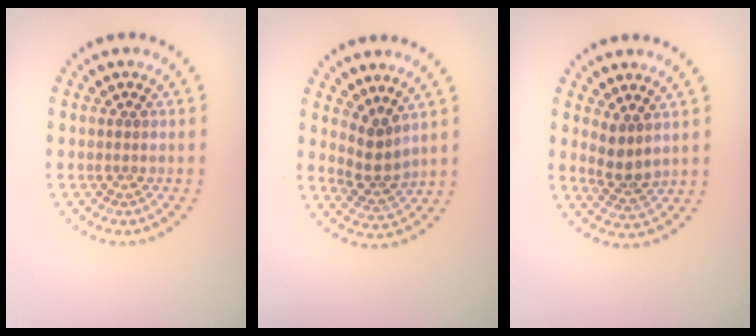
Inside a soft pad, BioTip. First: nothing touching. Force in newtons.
{"total": 2.7, "press": 1.9, "slide": 1.9}
{"total": 2.5, "press": 1.9, "slide": 1.6}